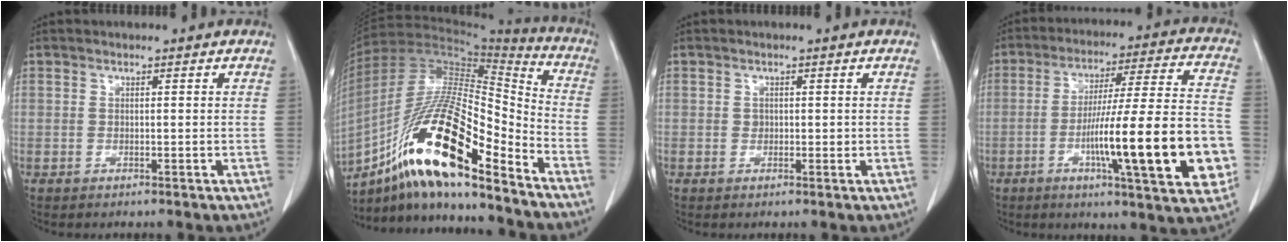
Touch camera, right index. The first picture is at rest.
{"total": 21.7, "force": [-12.4, 4.1, 17.4], "torque": [-0.338, -0.007, -0.219]}
{"total": 1.1, "force": [0.1, 1.0, 0.6], "torque": [-0.008, 0.001, 0.003]}
{"total": 21.2, "force": [-5.6, 1.8, 20.3], "torque": [-0.273, 0.006, -0.079]}